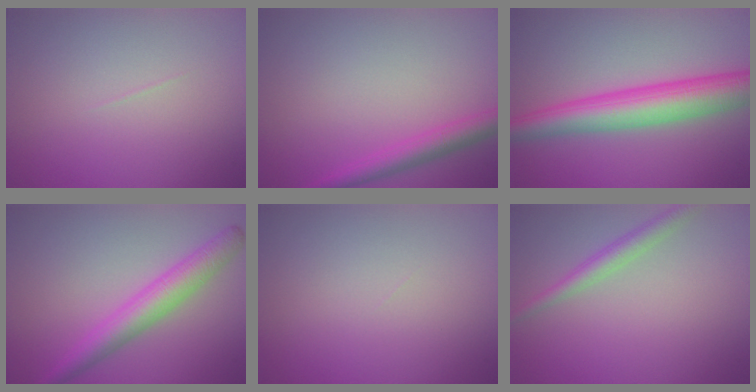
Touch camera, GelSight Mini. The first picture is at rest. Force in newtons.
{"total": 2.7, "press": 2.7, "slide": 0.2}
{"total": 7.0, "press": 7.0, "slide": 0.0}
{"total": 4.2, "press": 4.2, "slide": 0.1}
{"total": 0.0}
{"total": 2.4, "press": 2.4, "slide": 0.1}